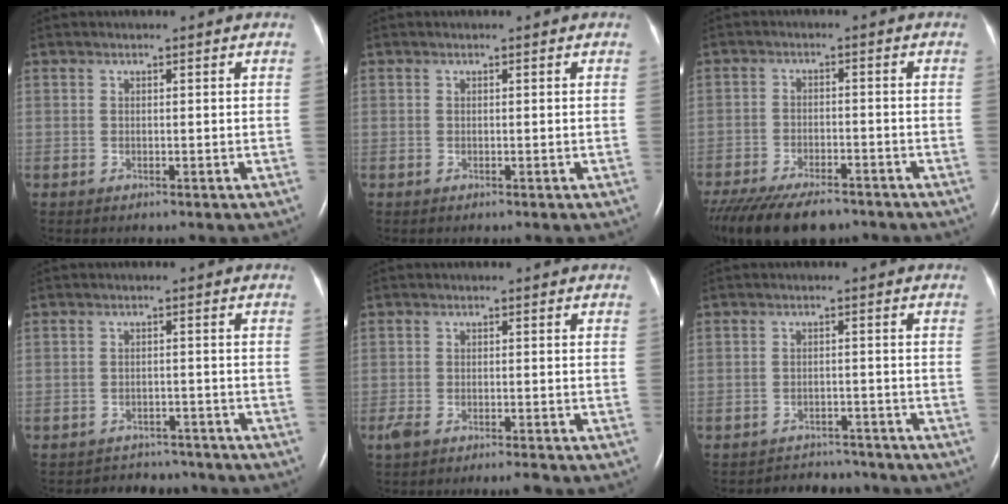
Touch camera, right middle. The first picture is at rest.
{"total": 0.0}
{"total": 15.1, "force": [-11.9, 5.1, 7.8], "torque": [-0.177, -0.030, -0.183]}
{"total": 6.3, "force": [-5.9, 2.2, -0.2], "torque": [0.005, 0.013, -0.075]}
{"total": 3.8, "force": [-2.9, 0.7, 2.4], "torque": [-0.050, -0.007, -0.050]}
{"total": 5.7, "force": [-5.4, 1.6, -0.6], "torque": [0.008, 0.011, -0.072]}